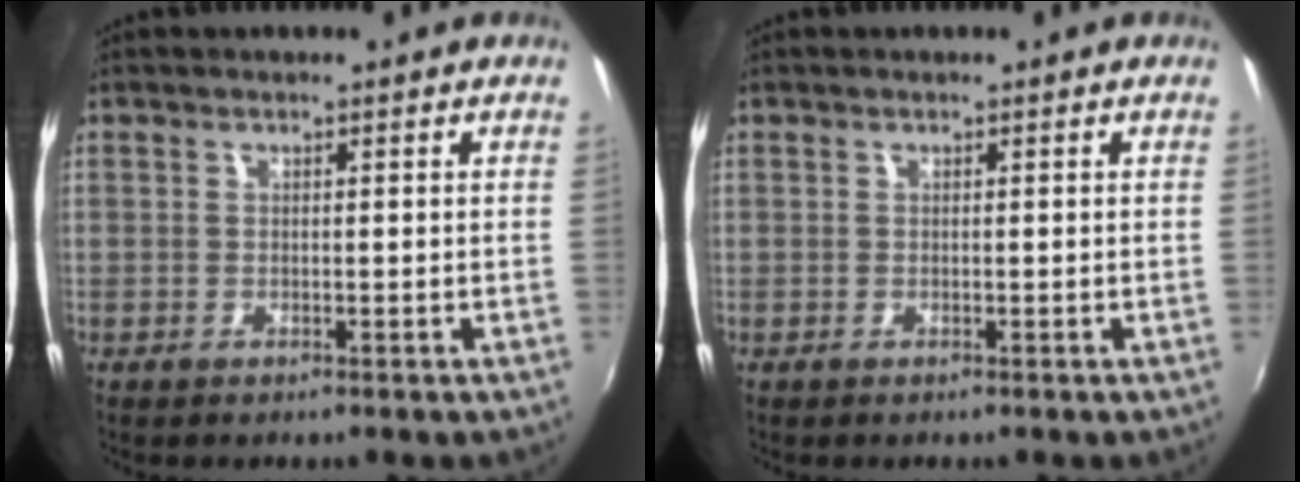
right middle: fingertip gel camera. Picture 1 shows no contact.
{"total": 0.0}